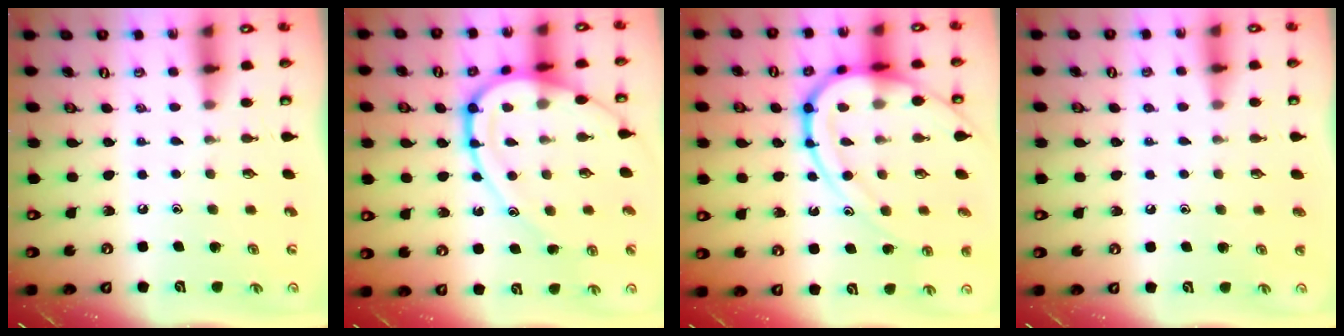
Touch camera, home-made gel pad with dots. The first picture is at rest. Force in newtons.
{"total": 15.5, "press": 15.4, "slide": 1.1}
{"total": 17.3, "press": 17.2, "slide": 1.7}
{"total": 0.8, "press": 0.8, "slide": 0.1}